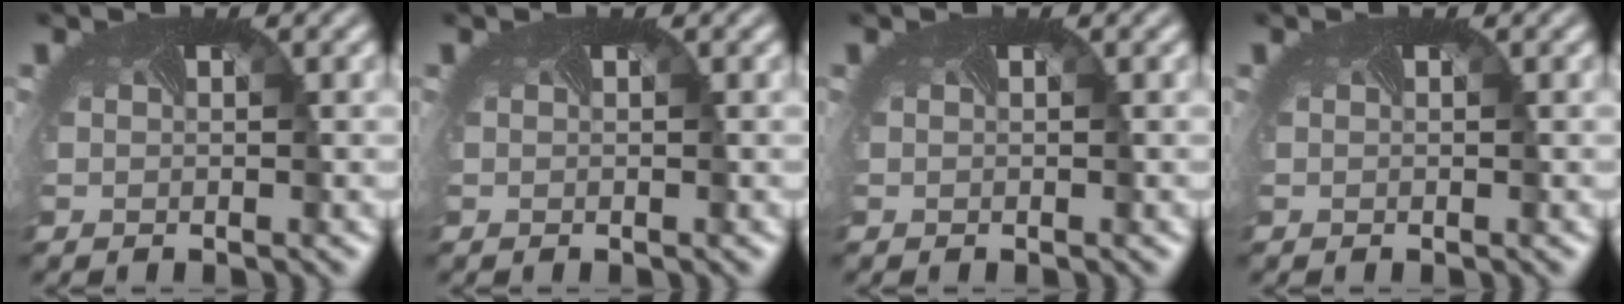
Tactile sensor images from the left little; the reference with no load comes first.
{"total": 0.0}
{"total": 0.0}
{"total": 0.0}